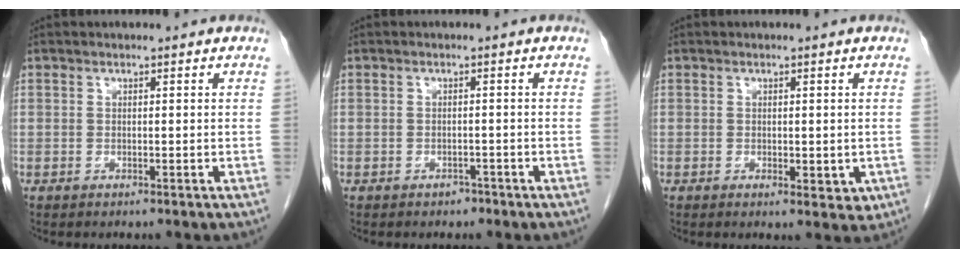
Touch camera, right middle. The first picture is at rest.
{"total": 1.2, "force": [-0.9, 0.7, 0.3], "torque": [-0.005, 0.002, -0.013]}
{"total": 3.1, "force": [-0.7, 1.6, 2.6], "torque": [-0.026, -0.004, -0.003]}